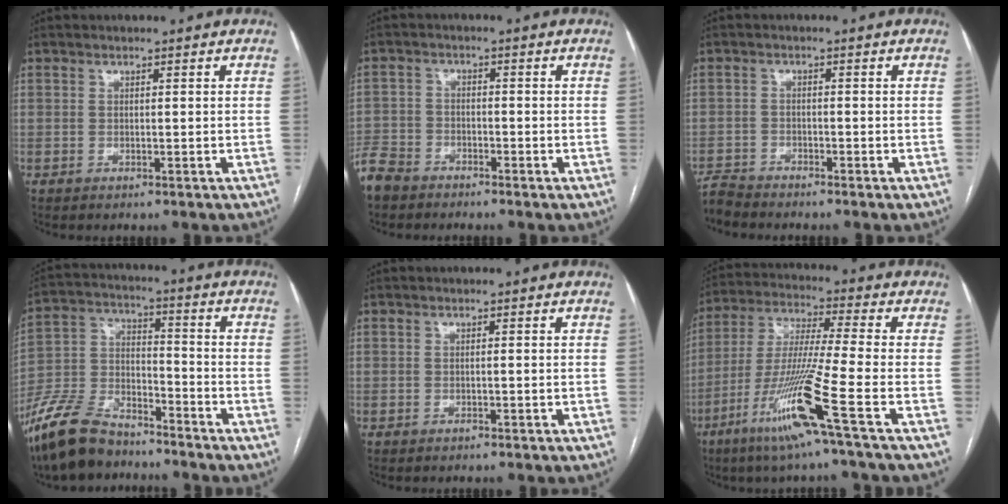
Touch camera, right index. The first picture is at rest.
{"total": 5.3, "force": [-4.4, 2.7, 0.9], "torque": [-0.018, -0.004, -0.093]}
{"total": 3.0, "force": [-3.0, -0.1, -0.2], "torque": [0.005, -0.016, -0.057]}
{"total": 13.3, "force": [-11.0, 4.7, 5.8], "torque": [-0.128, -0.005, -0.212]}
{"total": 0.0}
{"total": 14.7, "force": [-7.1, -2.0, 12.8], "torque": [-0.259, -0.032, -0.138]}